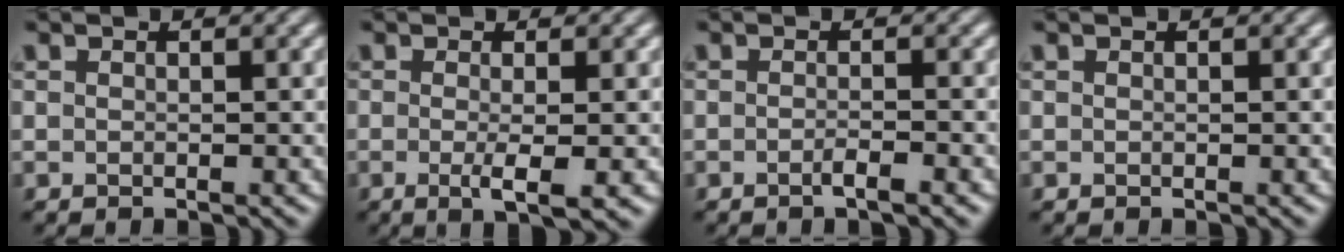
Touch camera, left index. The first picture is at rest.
{"total": 3.1, "force": [-0.6, 0.6, 3.0], "torque": [-0.052, -0.010, -0.009]}
{"total": 1.6, "force": [-0.8, 0.3, 1.4], "torque": [-0.019, 0.000, -0.018]}
{"total": 0.0}